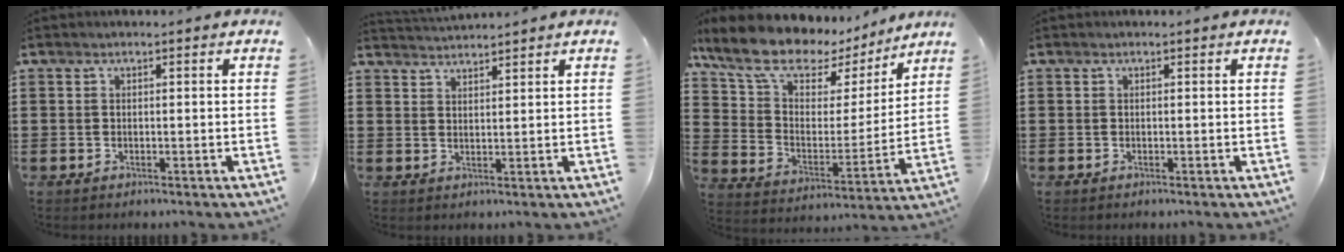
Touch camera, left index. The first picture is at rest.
{"total": 2.3, "force": [2.3, -0.2, -0.2], "torque": [-0.003, -0.004, 0.044]}
{"total": 11.5, "force": [9.1, 4.9, 5.0], "torque": [-0.133, -0.049, 0.163]}
{"total": 0.0}